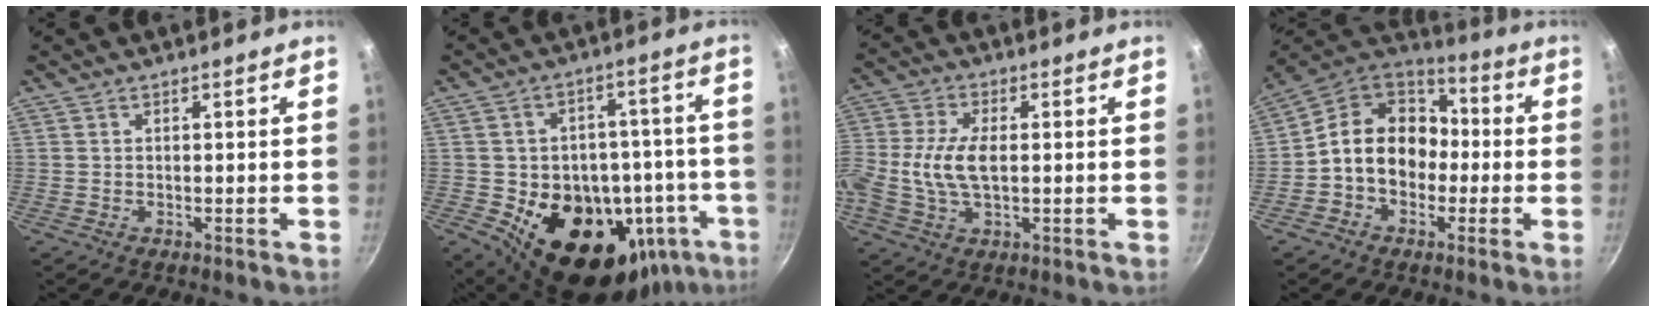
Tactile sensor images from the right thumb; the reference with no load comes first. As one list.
[{"total": 25.7, "force": [-9.2, 17.0, 17.1], "torque": [-0.201, 0.018, -0.111]}, {"total": 10.0, "force": [-0.3, 5.4, 8.4], "torque": [-0.179, 0.013, -0.016]}, {"total": 14.6, "force": [-1.2, 11.8, 8.5], "torque": [-0.098, 0.046, -0.039]}]